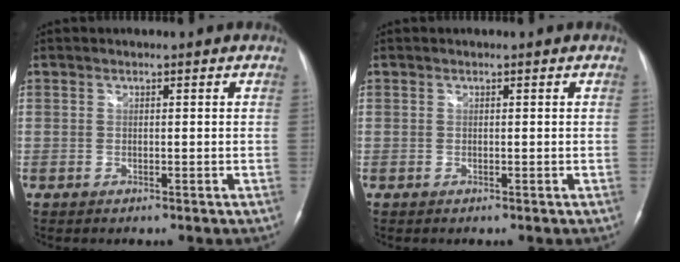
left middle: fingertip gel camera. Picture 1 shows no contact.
{"total": 0.0}